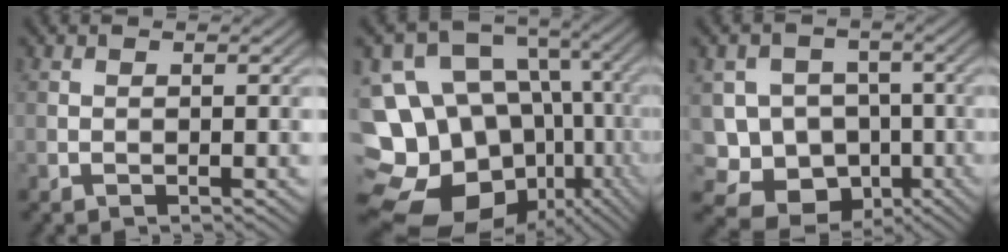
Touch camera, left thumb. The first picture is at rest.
{"total": 20.4, "force": [-5.1, 16.5, 10.7], "torque": [-0.236, 0.003, -0.050]}
{"total": 12.3, "force": [-3.5, 11.0, 4.3], "torque": [-0.122, -0.012, -0.077]}